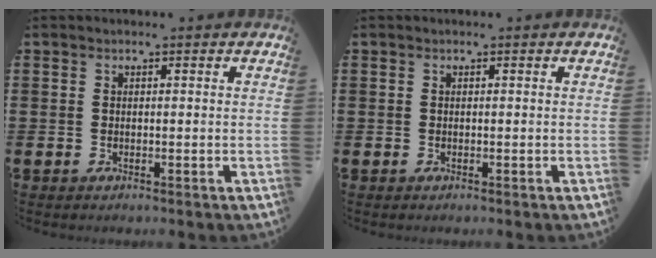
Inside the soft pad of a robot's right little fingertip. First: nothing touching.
{"total": 0.0}